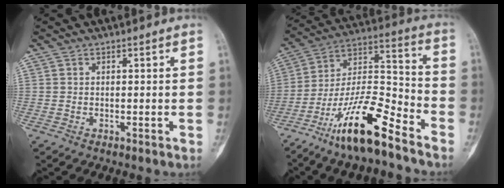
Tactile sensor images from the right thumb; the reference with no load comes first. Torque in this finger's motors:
{"motor_torque": [0.72, 0.37, 1.68, -1.09, 0.47]}